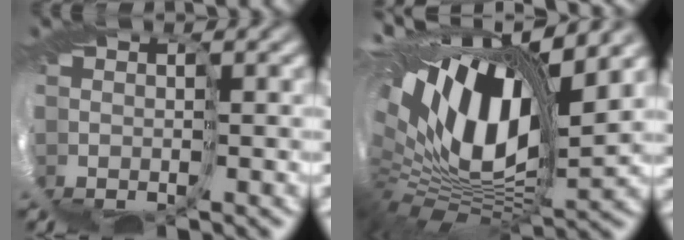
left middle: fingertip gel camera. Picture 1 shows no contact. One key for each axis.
{"total": 14.6, "fx": 8.0, "fy": 6.2, "fz": 10.5, "tx": -0.200, "ty": 0.031, "tz": 0.133}